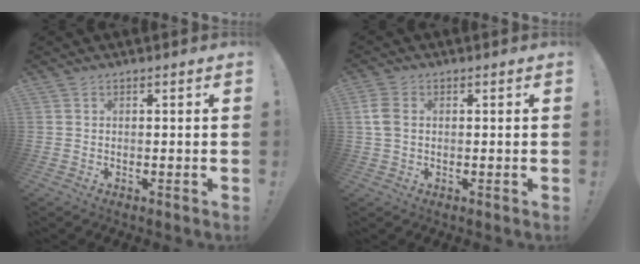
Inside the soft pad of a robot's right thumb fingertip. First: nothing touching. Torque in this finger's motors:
{"motor_torque": [0.74, 0.67, 0.31, 0.17, 0.00]}